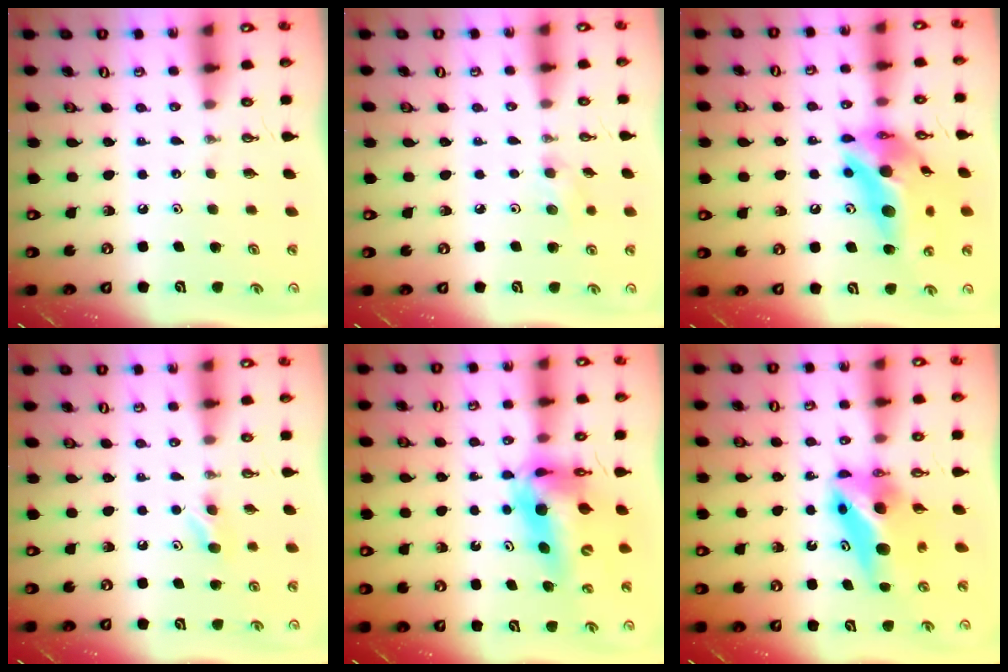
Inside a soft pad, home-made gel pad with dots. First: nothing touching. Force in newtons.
{"total": 6.1, "press": 5.8, "slide": 2.0}
{"total": 20.2, "press": 19.9, "slide": 3.7}
{"total": 3.8, "press": 3.8, "slide": 0.5}
{"total": 13.7, "press": 13.6, "slide": 1.3}
{"total": 7.9, "press": 7.8, "slide": 0.8}